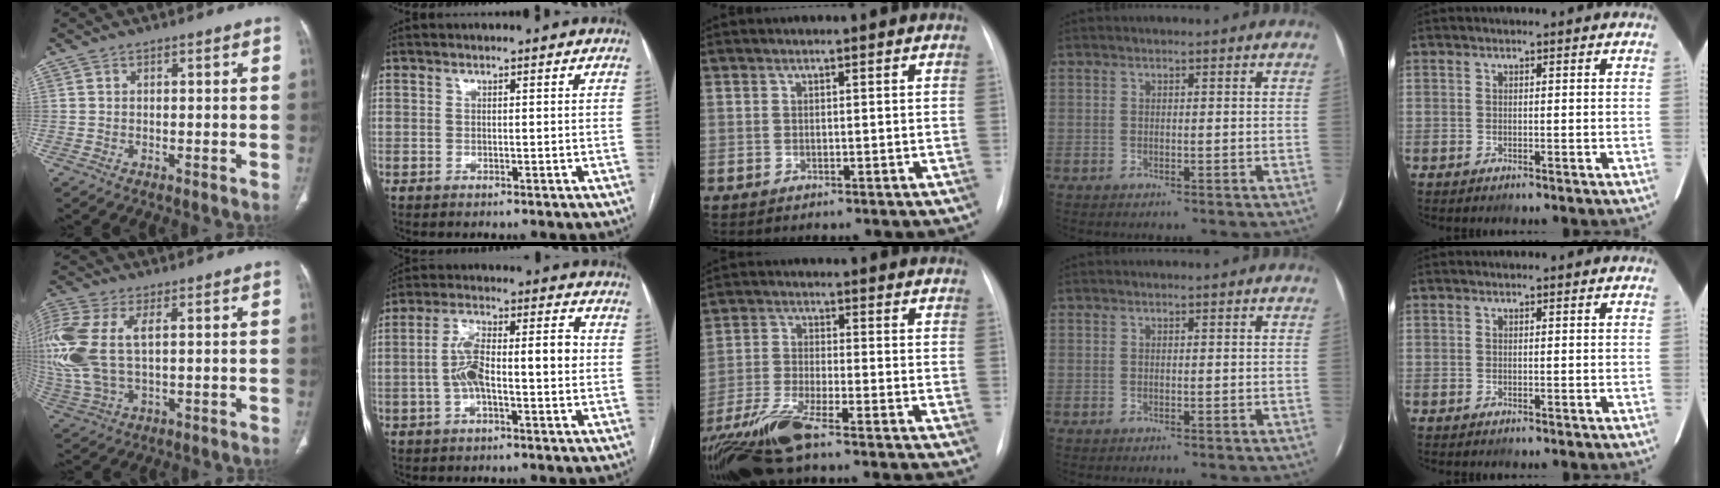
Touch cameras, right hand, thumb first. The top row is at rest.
{"thumb": {"total": 17.1, "force": [2.5, 9.0, 14.3], "torque": [-0.370, 0.002, 0.055]}, "index": {"total": 10.5, "force": [-0.6, 2.9, 10.1], "torque": [-0.184, 0.039, -0.008]}, "middle": {"total": 14.3, "force": [-11.4, 0.2, 8.6], "torque": [-0.181, -0.037, -0.204]}}